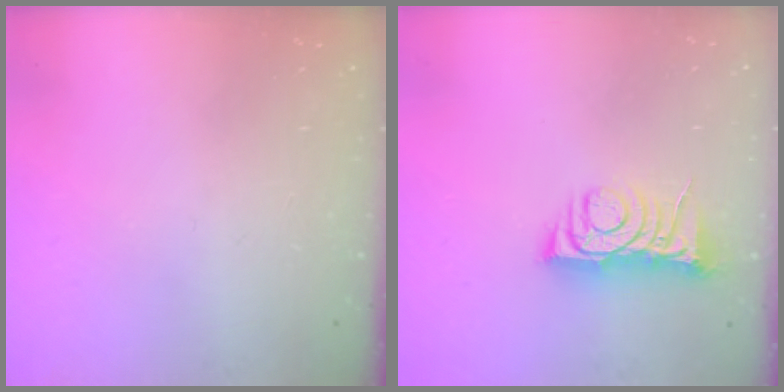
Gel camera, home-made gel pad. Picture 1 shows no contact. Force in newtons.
{"total": 6.8, "press": 6.8, "slide": 0.8}